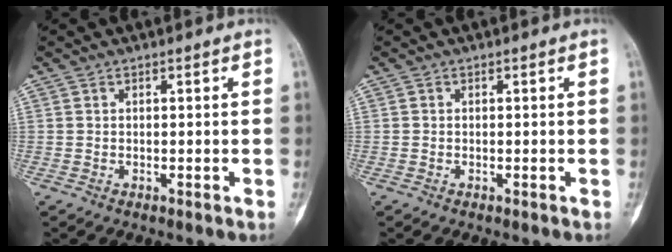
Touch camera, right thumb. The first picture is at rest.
{"total": 0.0}